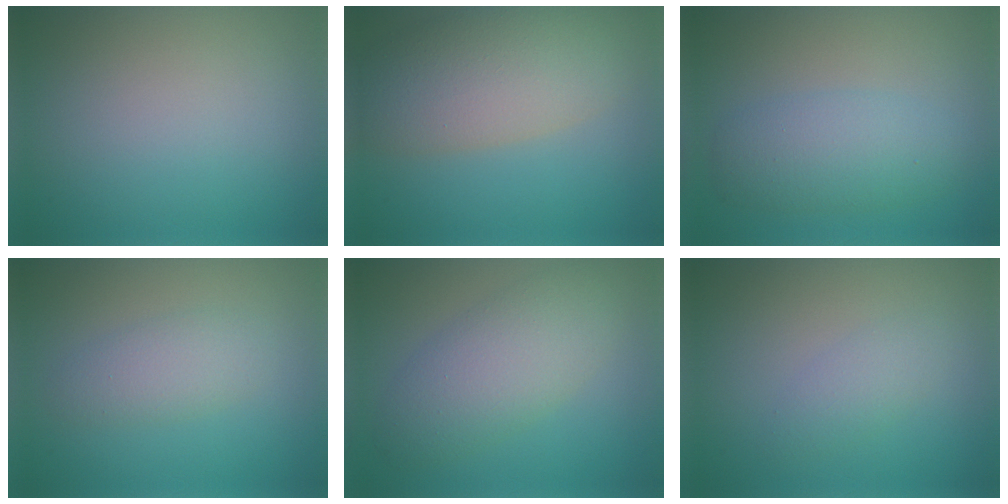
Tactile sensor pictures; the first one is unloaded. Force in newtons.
{"total": 7.6, "press": 7.6, "slide": 0.4}
{"total": 4.1, "press": 4.1, "slide": 0.2}
{"total": 2.5, "press": 2.5, "slide": 0.1}
{"total": 5.4, "press": 5.4, "slide": 0.1}
{"total": 1.7, "press": 1.7, "slide": 0.0}